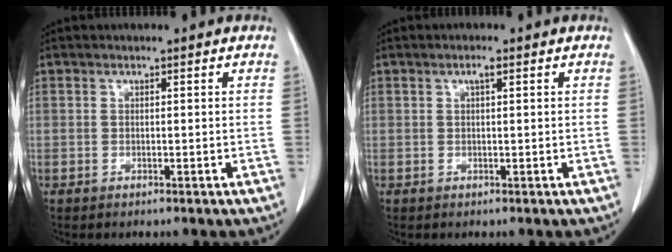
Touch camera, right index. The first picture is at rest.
{"total": 1.6, "force": [0.7, 0.5, 1.4], "torque": [-0.028, 0.005, 0.013]}